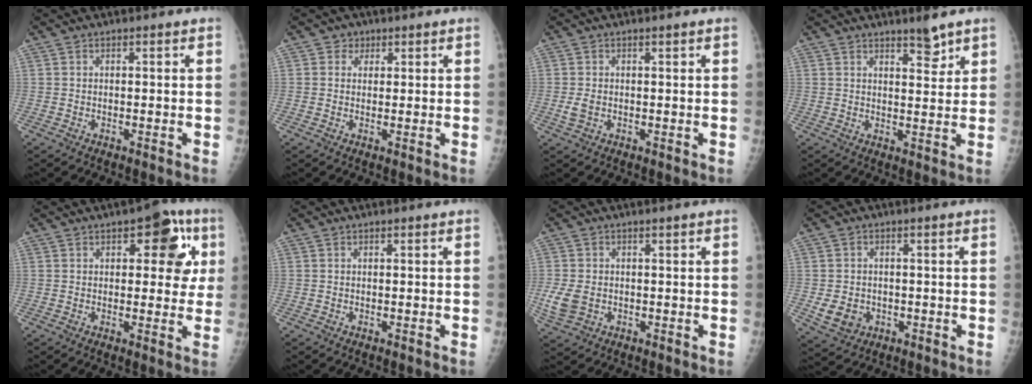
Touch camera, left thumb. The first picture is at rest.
{"total": 1.8, "force": [0.8, 1.5, 0.2], "torque": [0.012, -0.003, 0.006]}
{"total": 2.3, "force": [0.2, 1.3, 1.9], "torque": [-0.040, 0.007, 0.009]}
{"total": 3.9, "force": [3.2, 0.8, 2.2], "torque": [-0.024, -0.027, 0.048]}
{"total": 10.6, "force": [3.3, 5.2, 8.5], "torque": [-0.053, 0.004, 0.030]}
{"total": 0.0}
{"total": 5.0, "force": [-0.6, 3.7, 3.3], "torque": [-0.078, -0.002, -0.006]}
{"total": 5.6, "force": [-1.3, 4.7, 2.7], "torque": [-0.036, 0.003, -0.010]}